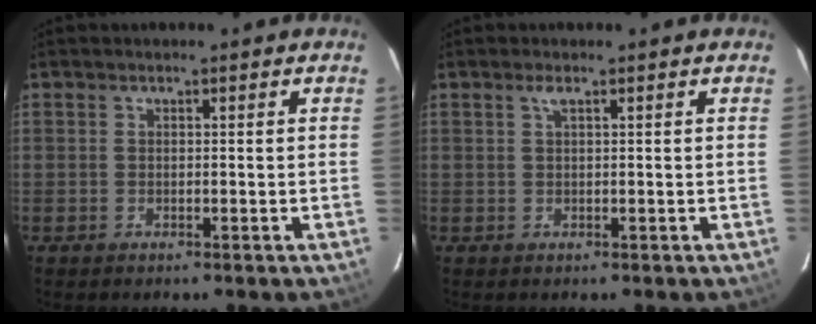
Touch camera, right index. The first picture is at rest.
{"total": 0.9, "force": [0.5, 0.0, 0.8], "torque": [-0.015, 0.004, 0.009]}